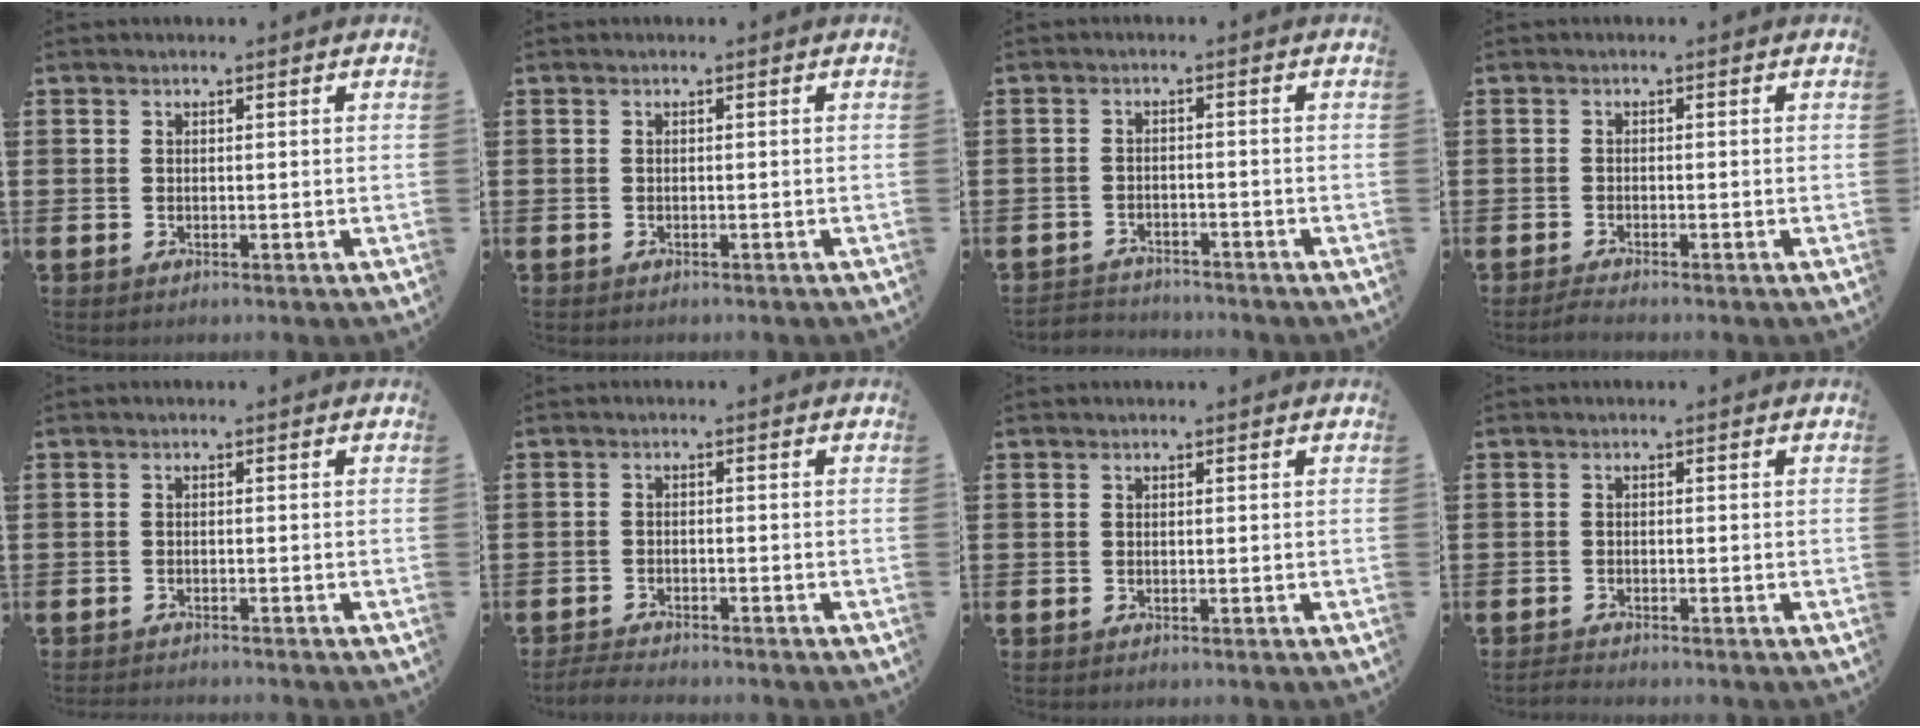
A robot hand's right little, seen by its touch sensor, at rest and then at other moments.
{"total": 0.0}
{"total": 2.1, "force": [-2.1, 0.3, -0.4], "torque": [-0.002, 0.001, -0.048]}
{"total": 1.1, "force": [-0.9, 0.0, 0.6], "torque": [-0.012, -0.001, -0.018]}
{"total": 0.9, "force": [-0.9, -0.1, 0.0], "torque": [-0.001, -0.001, -0.018]}
{"total": 2.0, "force": [-2.0, 0.1, 0.2], "torque": [-0.007, 0.004, -0.041]}
{"total": 0.0}
{"total": 0.9, "force": [-0.9, 0.0, 0.3], "torque": [-0.006, -0.001, -0.018]}